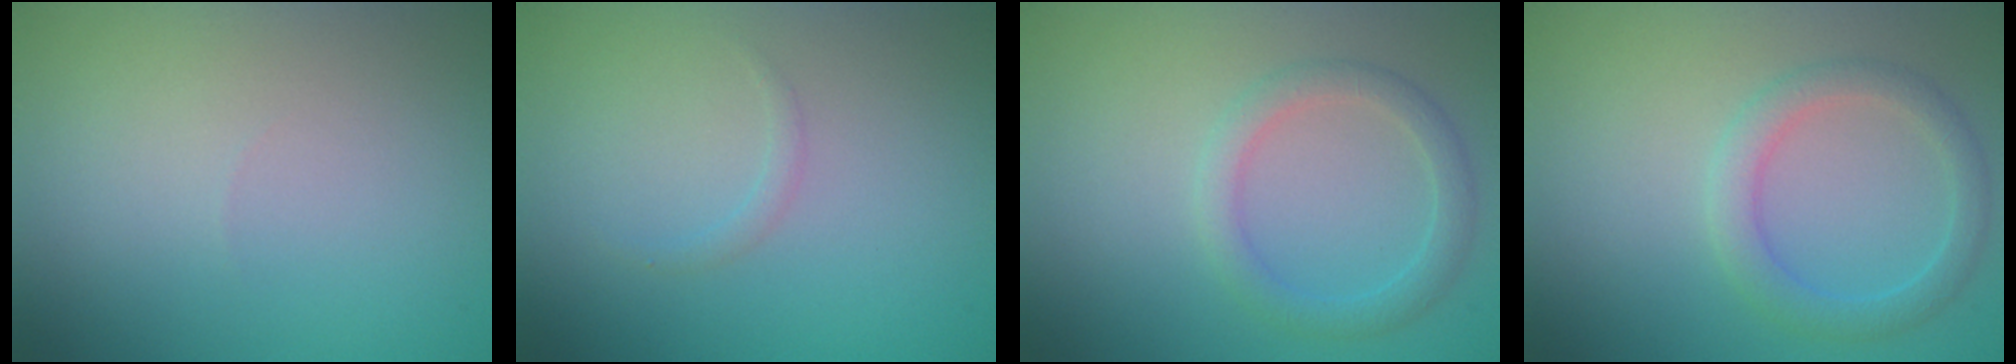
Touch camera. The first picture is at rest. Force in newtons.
{"total": 0.7, "press": 0.7, "slide": 0.1}
{"total": 2.4, "press": 2.4, "slide": 0.1}
{"total": 2.8, "press": 2.8, "slide": 0.1}